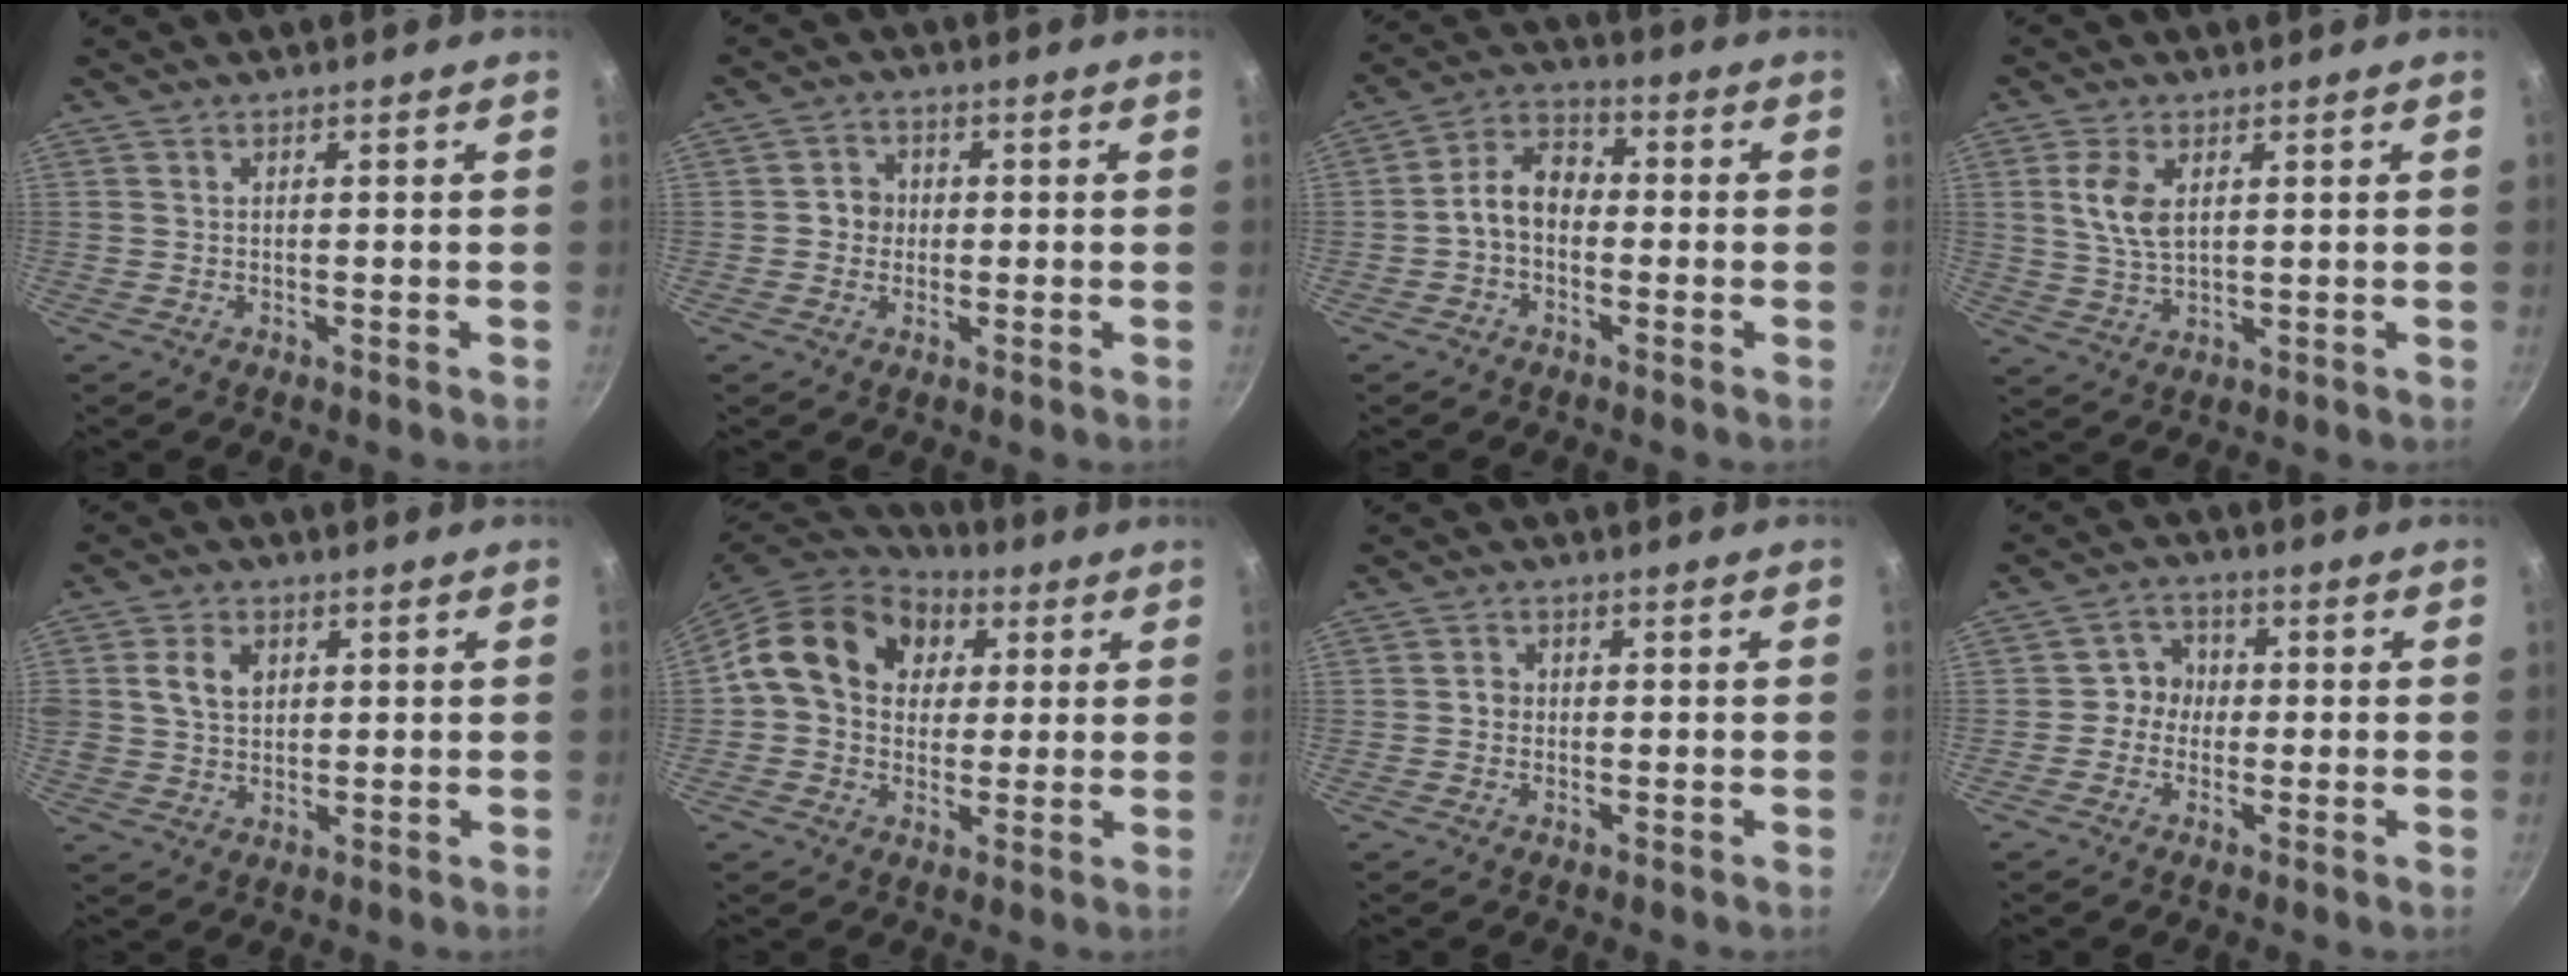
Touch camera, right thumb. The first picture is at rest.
{"total": 3.8, "force": [-0.2, 3.5, 1.3], "torque": [0.005, 0.008, -0.009]}
{"total": 7.6, "force": [-1.3, 5.4, 5.2], "torque": [-0.069, 0.034, -0.039]}
{"total": 6.6, "force": [1.9, 3.5, 5.2], "torque": [-0.102, -0.009, 0.040]}
{"total": 6.7, "force": [1.8, 5.0, 4.0], "torque": [-0.061, -0.001, 0.030]}
{"total": 16.6, "force": [4.1, 13.3, 9.1], "torque": [-0.138, 0.020, 0.055]}
{"total": 1.9, "force": [-0.2, 1.7, 0.8], "torque": [-0.007, 0.008, -0.006]}
{"total": 4.5, "force": [-0.5, 4.2, 1.5], "torque": [0.011, 0.013, -0.020]}